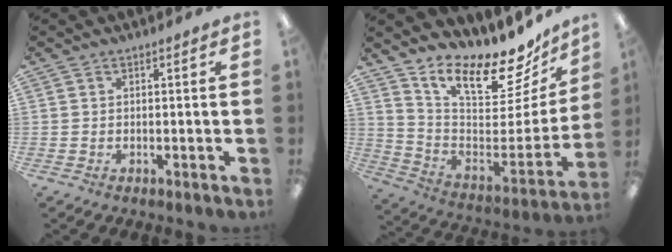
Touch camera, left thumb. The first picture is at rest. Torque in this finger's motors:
{"motor_torque": [1.14, 1.12, 1.03, -1.74, 0.04]}